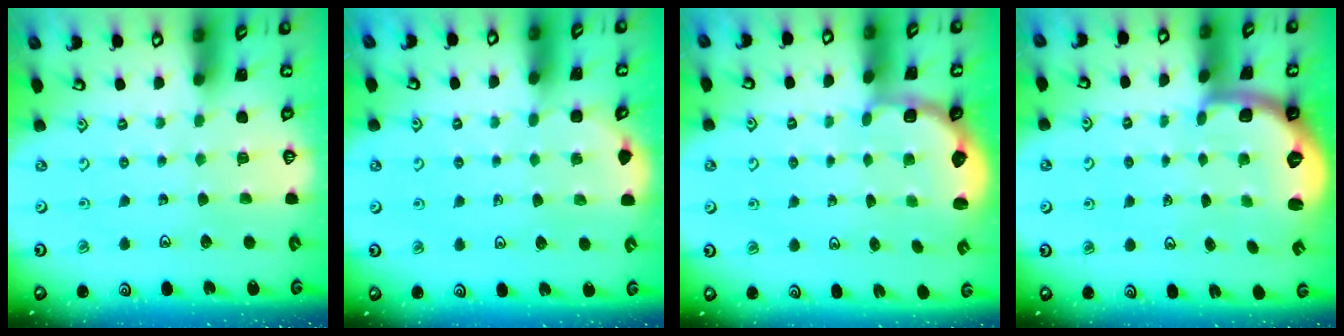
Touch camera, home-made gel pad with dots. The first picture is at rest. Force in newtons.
{"total": 2.3, "press": 2.3, "slide": 0.2}
{"total": 2.7, "press": 2.1, "slide": 1.8}
{"total": 1.7, "press": 1.6, "slide": 0.4}